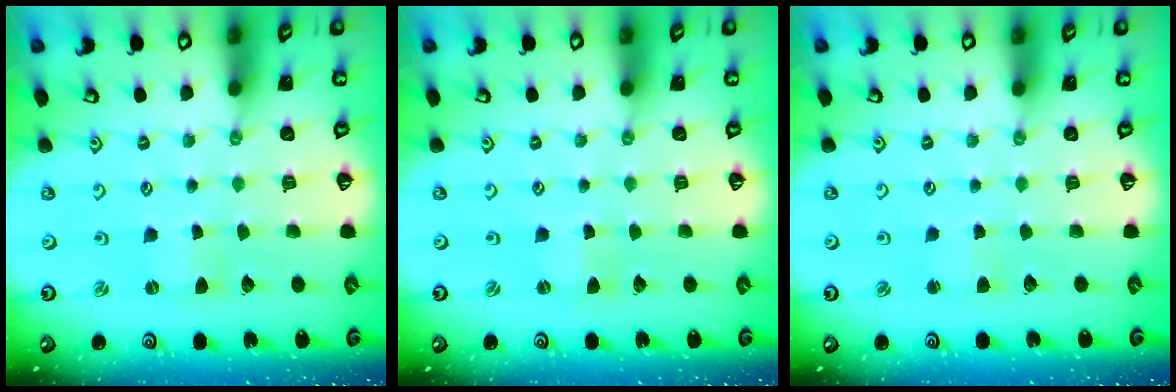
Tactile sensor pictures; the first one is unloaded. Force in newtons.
{"total": 0.0}
{"total": 2.5, "press": 2.5, "slide": 0.3}